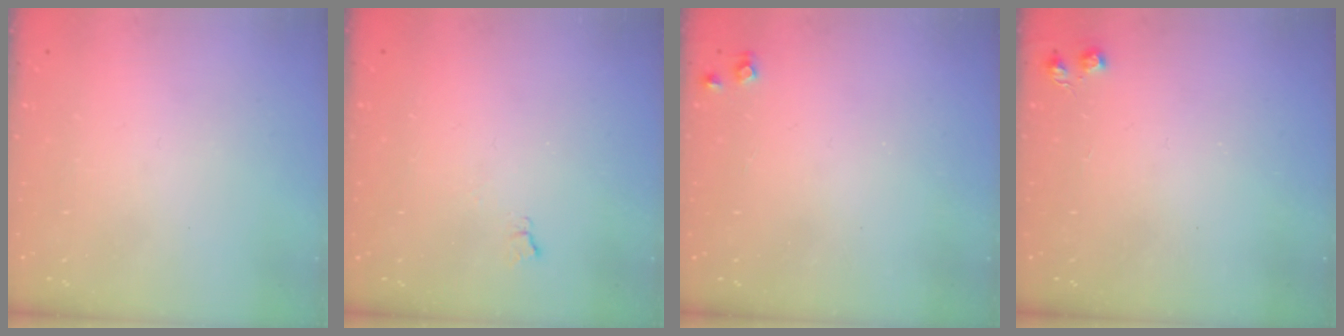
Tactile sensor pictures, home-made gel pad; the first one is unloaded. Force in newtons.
{"total": 2.8, "press": 2.8, "slide": 0.6}
{"total": 4.7, "press": 4.7, "slide": 0.7}
{"total": 5.2, "press": 5.2, "slide": 0.6}